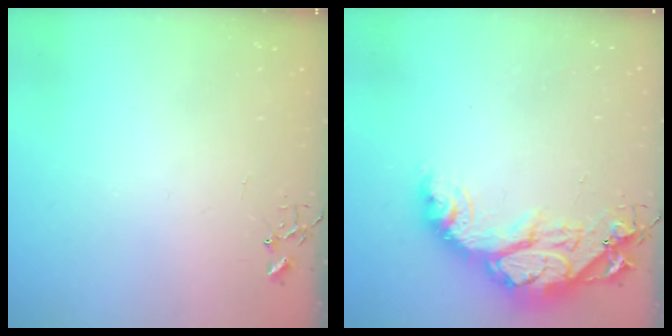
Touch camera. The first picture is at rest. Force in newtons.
{"total": 19.9, "press": 19.8, "slide": 1.9}